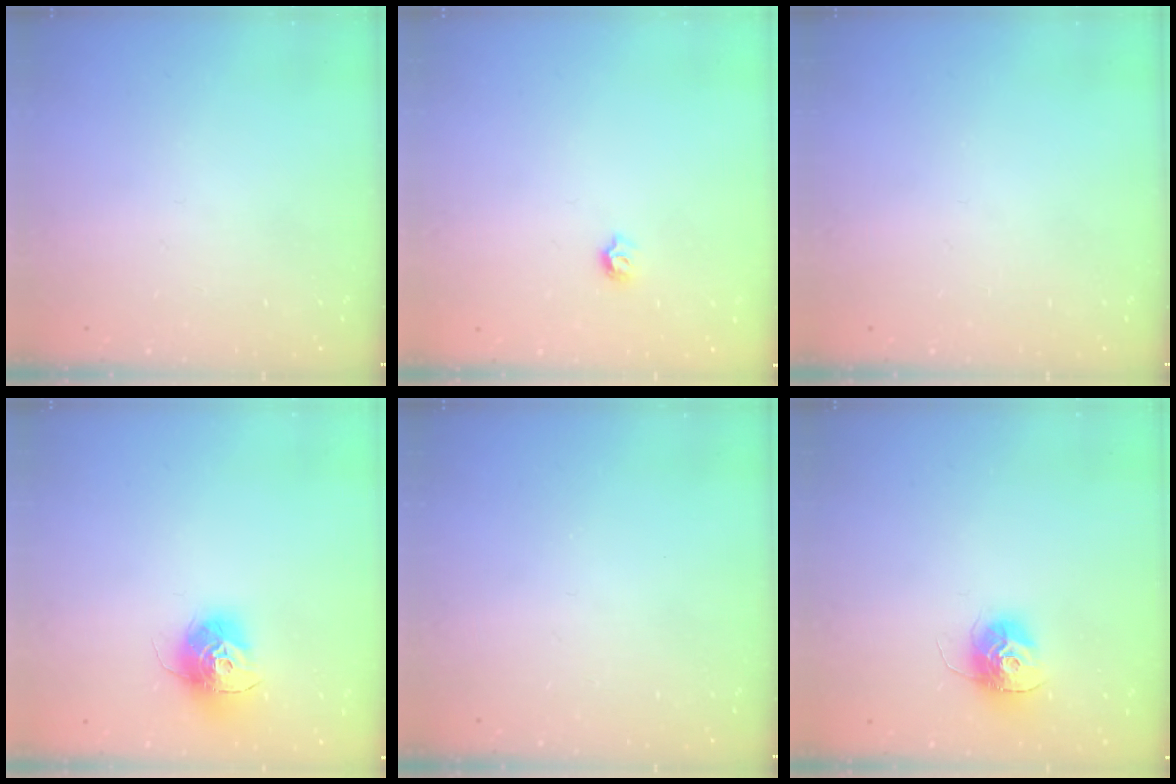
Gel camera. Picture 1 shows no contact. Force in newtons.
{"total": 4.7, "press": 4.6, "slide": 0.5}
{"total": 0.0}
{"total": 13.0, "press": 13.0, "slide": 1.0}
{"total": 0.0}
{"total": 12.3, "press": 12.3, "slide": 1.0}